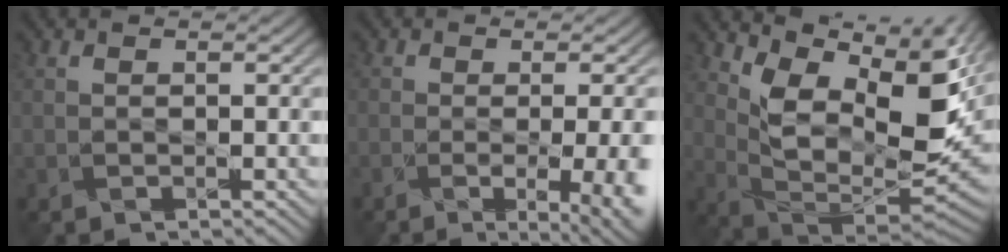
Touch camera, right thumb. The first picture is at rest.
{"total": 10.0, "force": [-2.8, 4.3, 8.6], "torque": [-0.078, -0.008, -0.020]}
{"total": 12.5, "force": [4.8, 6.5, 9.5], "torque": [-0.149, -0.018, 0.096]}